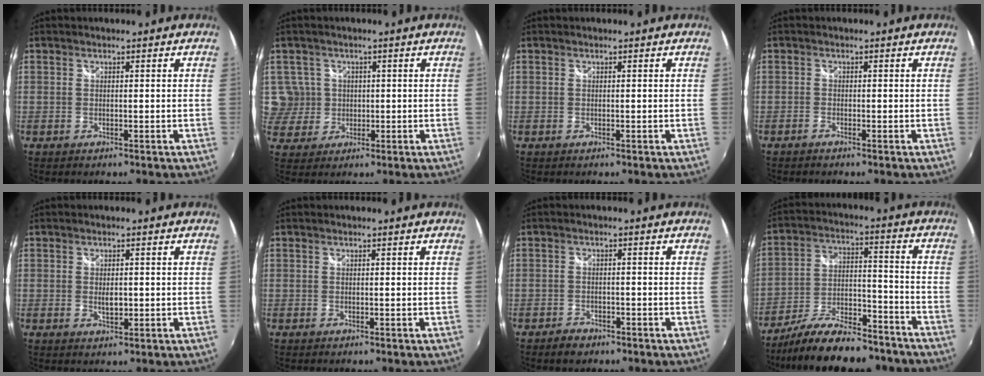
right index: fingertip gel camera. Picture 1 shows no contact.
{"total": 5.9, "force": [0.9, 5.8, 0.6], "torque": [-0.007, 0.007, 0.022]}
{"total": 0.0}
{"total": 0.8, "force": [-0.7, 0.2, 0.2], "torque": [-0.007, 0.000, -0.016]}
{"total": 2.5, "force": [-0.1, 1.4, 2.1], "torque": [-0.033, -0.003, 0.000]}
{"total": 0.0}
{"total": 3.3, "force": [-2.5, 2.0, 1.0], "torque": [-0.033, 0.000, -0.041]}
{"total": 19.8, "force": [-16.2, 6.1, 9.6], "torque": [-0.175, -0.004, -0.240]}